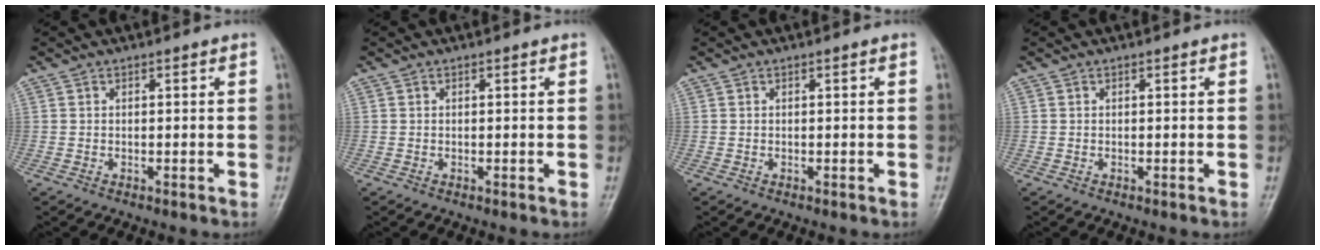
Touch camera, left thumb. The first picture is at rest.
{"total": 0.0}
{"total": 0.0}
{"total": 0.0}